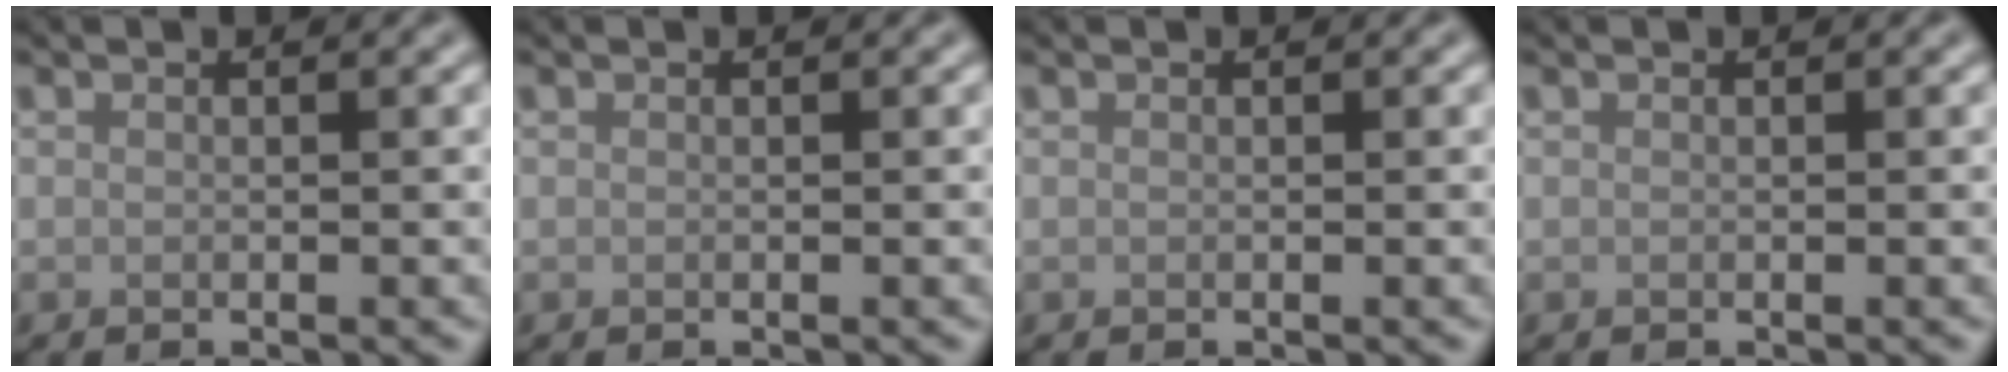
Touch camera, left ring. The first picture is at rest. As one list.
[{"total": 0.0}, {"total": 0.0}, {"total": 0.0}]